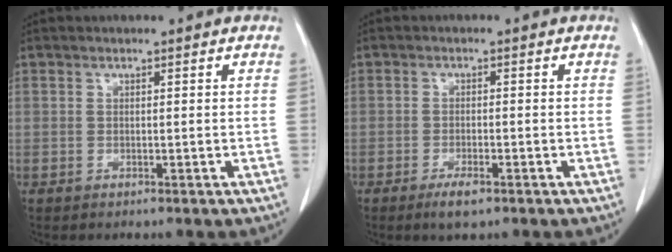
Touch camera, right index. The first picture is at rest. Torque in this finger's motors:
{"motor_torque": [0.27, -0.20, 0.04, 0.03]}